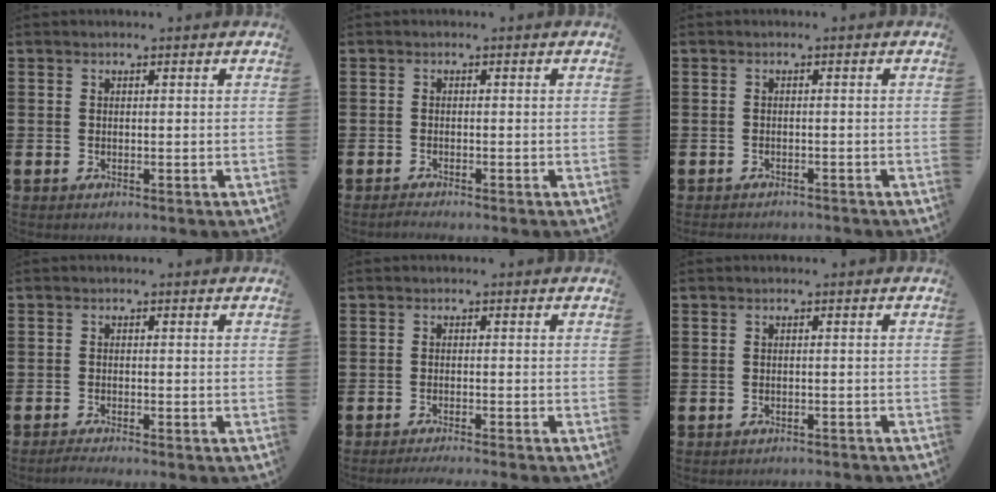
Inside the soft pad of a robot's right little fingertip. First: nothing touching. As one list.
[{"total": 0.6, "force": [-0.6, 0.0, 0.2], "torque": [-0.006, -0.003, -0.011]}, {"total": 0.8, "force": [-0.7, 0.1, 0.0], "torque": [-0.002, 0.000, -0.016]}, {"total": 1.0, "force": [-0.8, 0.0, 0.6], "torque": [-0.010, -0.001, -0.015]}, {"total": 1.0, "force": [-0.9, -0.2, 0.3], "torque": [-0.004, 0.000, -0.018]}, {"total": 0.7, "force": [-0.7, 0.0, 0.0], "torque": [-0.002, -0.001, -0.014]}]